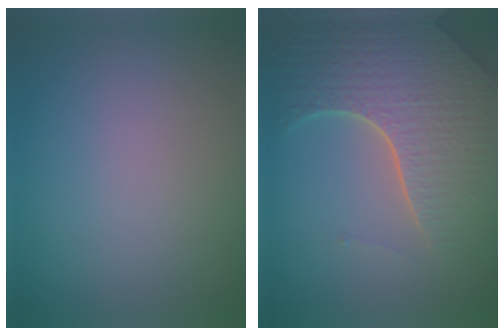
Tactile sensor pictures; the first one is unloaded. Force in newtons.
{"total": 8.2, "press": 5.8, "slide": 5.8}